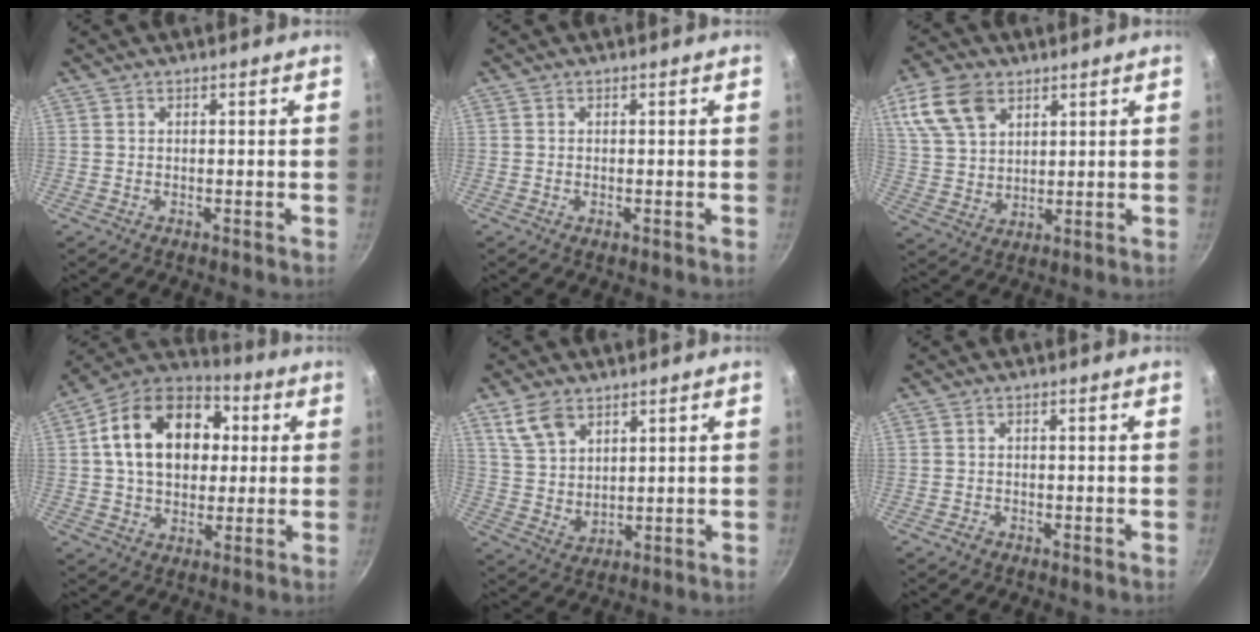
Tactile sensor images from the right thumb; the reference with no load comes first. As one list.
[{"total": 0.7, "force": [-0.3, 0.3, 0.5], "torque": [-0.011, 0.001, -0.004]}, {"total": 11.7, "force": [5.8, 7.5, 6.8], "torque": [-0.118, -0.013, 0.117]}, {"total": 19.7, "force": [3.5, 14.1, 13.4], "torque": [-0.195, 0.026, 0.044]}, {"total": 7.6, "force": [4.8, 4.3, 4.1], "torque": [-0.066, -0.020, 0.103]}, {"total": 1.0, "force": [-0.7, 0.7, 0.3], "torque": [-0.006, 0.007, -0.011]}]